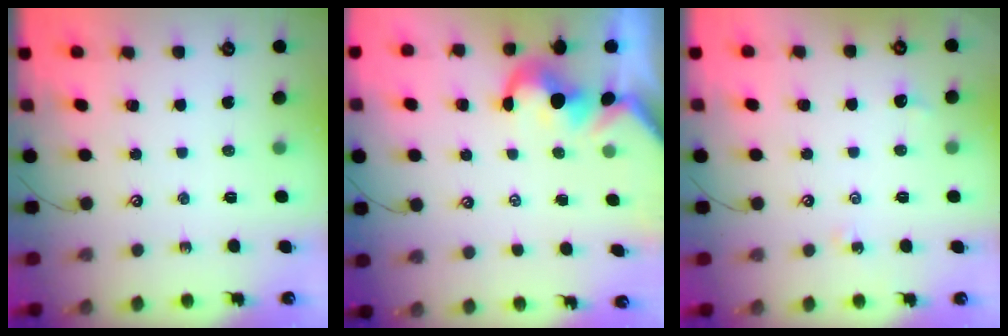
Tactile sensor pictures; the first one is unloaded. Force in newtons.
{"total": 1.4, "press": 1.0, "slide": 0.9}
{"total": 2.0, "press": 1.9, "slide": 0.5}